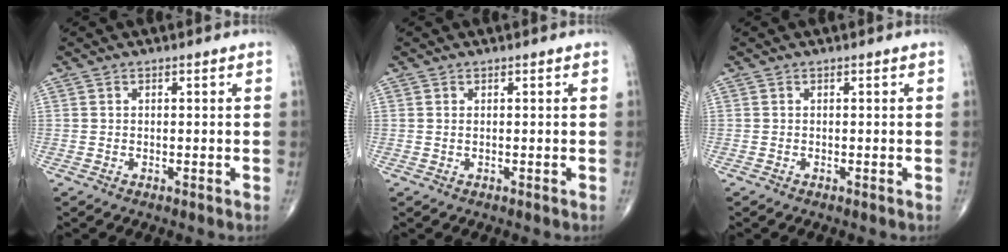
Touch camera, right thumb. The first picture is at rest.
{"total": 0.0}
{"total": 0.0}